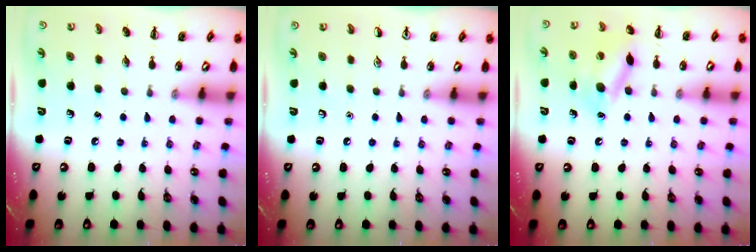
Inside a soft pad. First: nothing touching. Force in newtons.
{"total": 0.0}
{"total": 12.7, "press": 12.6, "slide": 2.0}